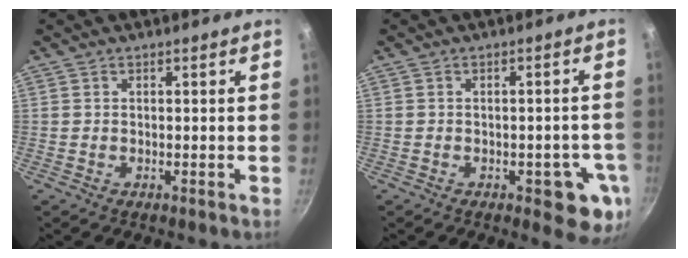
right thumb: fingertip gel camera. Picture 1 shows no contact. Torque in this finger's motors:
{"motor_torque": [0.23, 0.46, -0.13, 0.09, 0.19]}